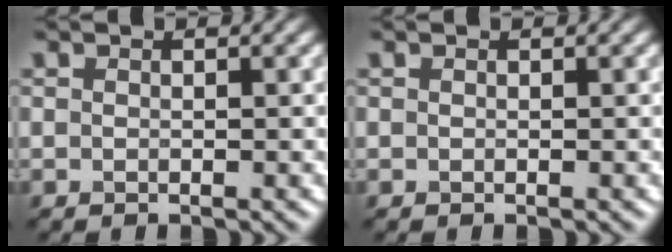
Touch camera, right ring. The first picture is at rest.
{"total": 0.0}